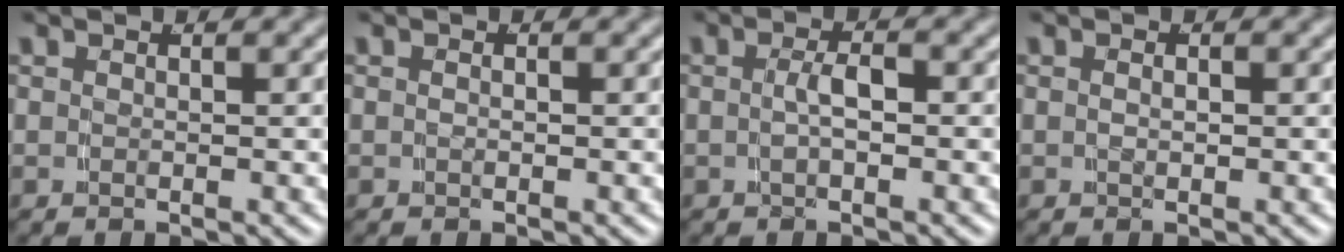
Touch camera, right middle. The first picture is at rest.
{"total": 0.6, "force": [-0.3, -0.1, 0.5], "torque": [-0.002, -0.003, -0.002]}
{"total": 2.1, "force": [-0.7, 0.3, 1.9], "torque": [-0.032, 0.000, -0.009]}
{"total": 0.8, "force": [-0.3, 0.1, 0.8], "torque": [-0.011, -0.003, -0.001]}